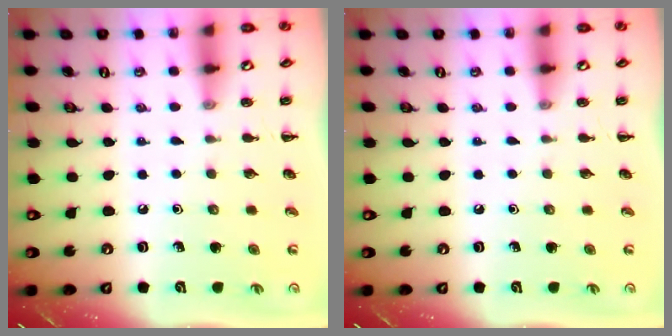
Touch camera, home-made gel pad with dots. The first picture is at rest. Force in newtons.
{"total": 0.0}